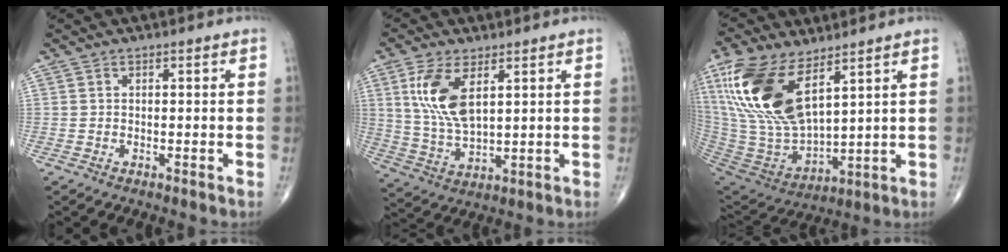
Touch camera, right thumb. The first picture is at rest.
{"total": 10.8, "force": [3.9, 4.8, 8.8], "torque": [-0.180, -0.014, 0.085]}
{"total": 20.9, "force": [9.9, 9.3, 15.9], "torque": [-0.335, -0.044, 0.206]}